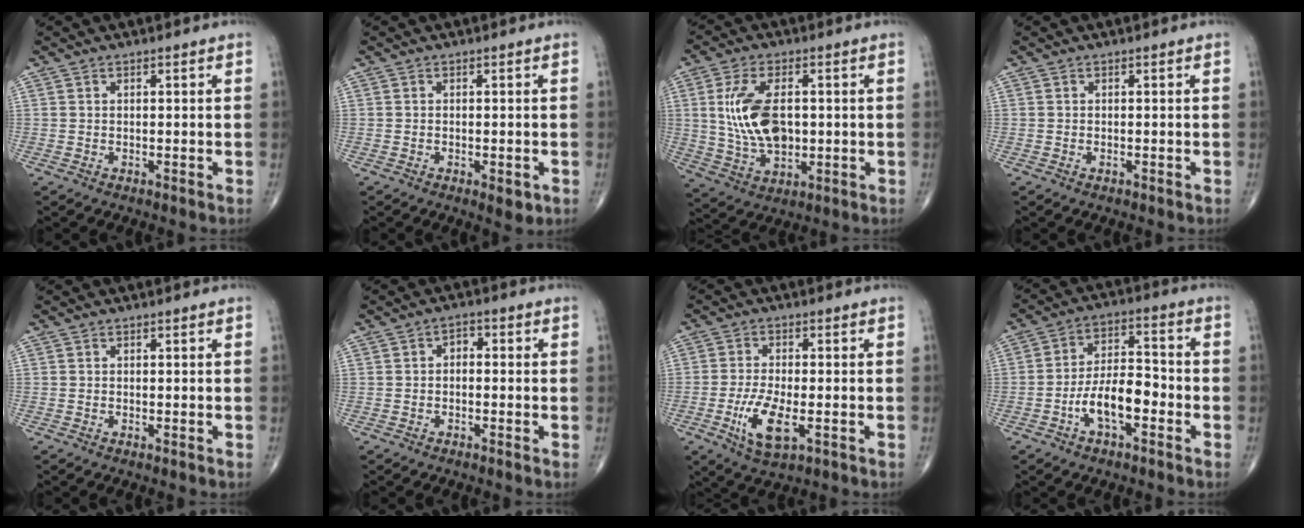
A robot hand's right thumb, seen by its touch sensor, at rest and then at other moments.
{"total": 2.6, "force": [-1.0, 1.0, 2.1], "torque": [-0.022, -0.003, -0.010]}
{"total": 12.5, "force": [1.2, 7.0, 10.3], "torque": [-0.195, -0.004, 0.031]}
{"total": 0.0}
{"total": 0.0}
{"total": 2.4, "force": [-0.1, 1.6, 1.8], "torque": [-0.015, 0.011, -0.011]}
{"total": 8.1, "force": [-2.7, 3.0, 7.0], "torque": [-0.140, -0.006, -0.044]}
{"total": 9.9, "force": [-3.8, 4.4, 8.0], "torque": [-0.133, 0.038, -0.072]}